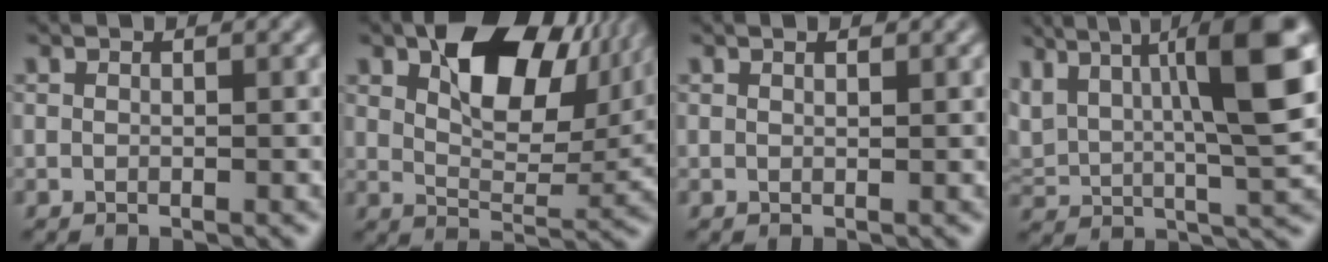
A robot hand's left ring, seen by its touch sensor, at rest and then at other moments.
{"total": 11.5, "force": [5.2, 6.1, 8.2], "torque": [-0.122, 0.014, 0.083]}
{"total": 0.7, "force": [0.5, 0.2, 0.4], "torque": [-0.003, 0.004, 0.006]}
{"total": 10.5, "force": [3.8, 3.5, 9.1], "torque": [-0.163, 0.015, 0.066]}